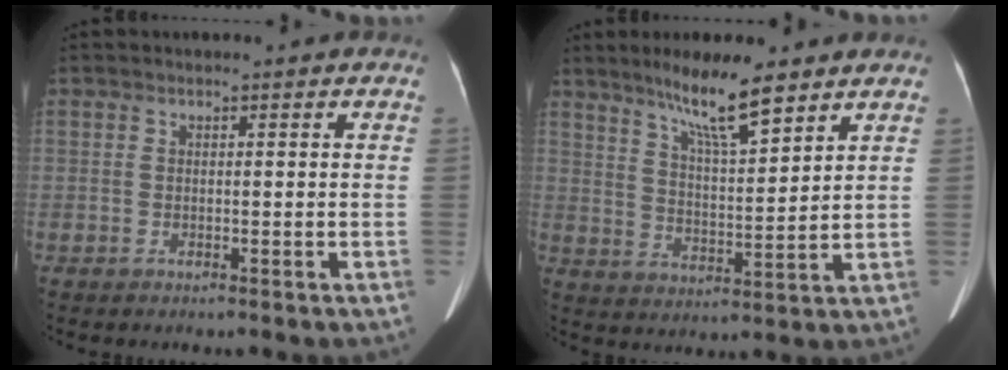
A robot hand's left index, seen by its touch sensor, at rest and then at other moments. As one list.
[{"total": 9.7, "force": [7.2, 0.7, 6.4], "torque": [-0.117, -0.004, 0.130]}]